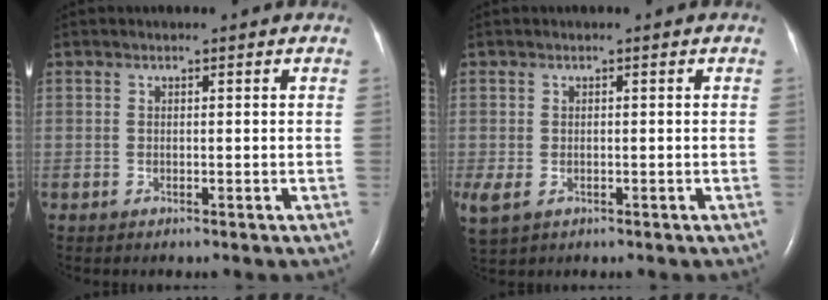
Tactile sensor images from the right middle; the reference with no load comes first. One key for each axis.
{"total": 5.7, "fx": -1.7, "fy": 3.6, "fz": 4.0, "tx": -0.108, "ty": -0.007, "tz": -0.023}